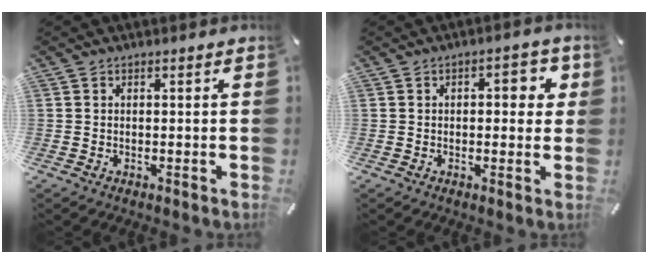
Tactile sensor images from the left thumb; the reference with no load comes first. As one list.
[{"total": 4.9, "force": [0.8, 2.7, 4.1], "torque": [-0.041, -0.003, 0.002]}]